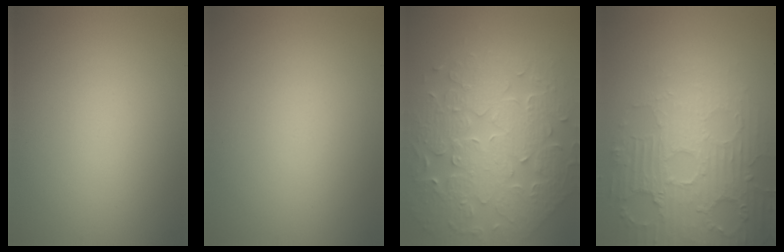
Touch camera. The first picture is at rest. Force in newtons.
{"total": 0.0}
{"total": 9.6, "press": 6.9, "slide": 6.6}
{"total": 4.8, "press": 4.6, "slide": 1.2}